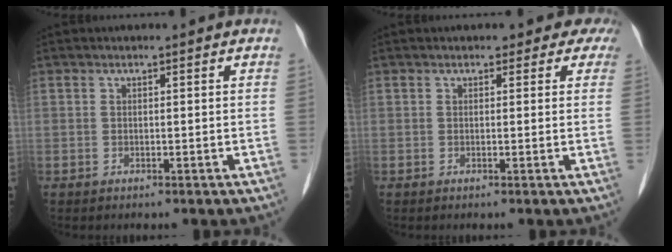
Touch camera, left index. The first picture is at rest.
{"total": 4.1, "force": [3.2, 2.4, 0.8], "torque": [0.018, 0.000, 0.011]}